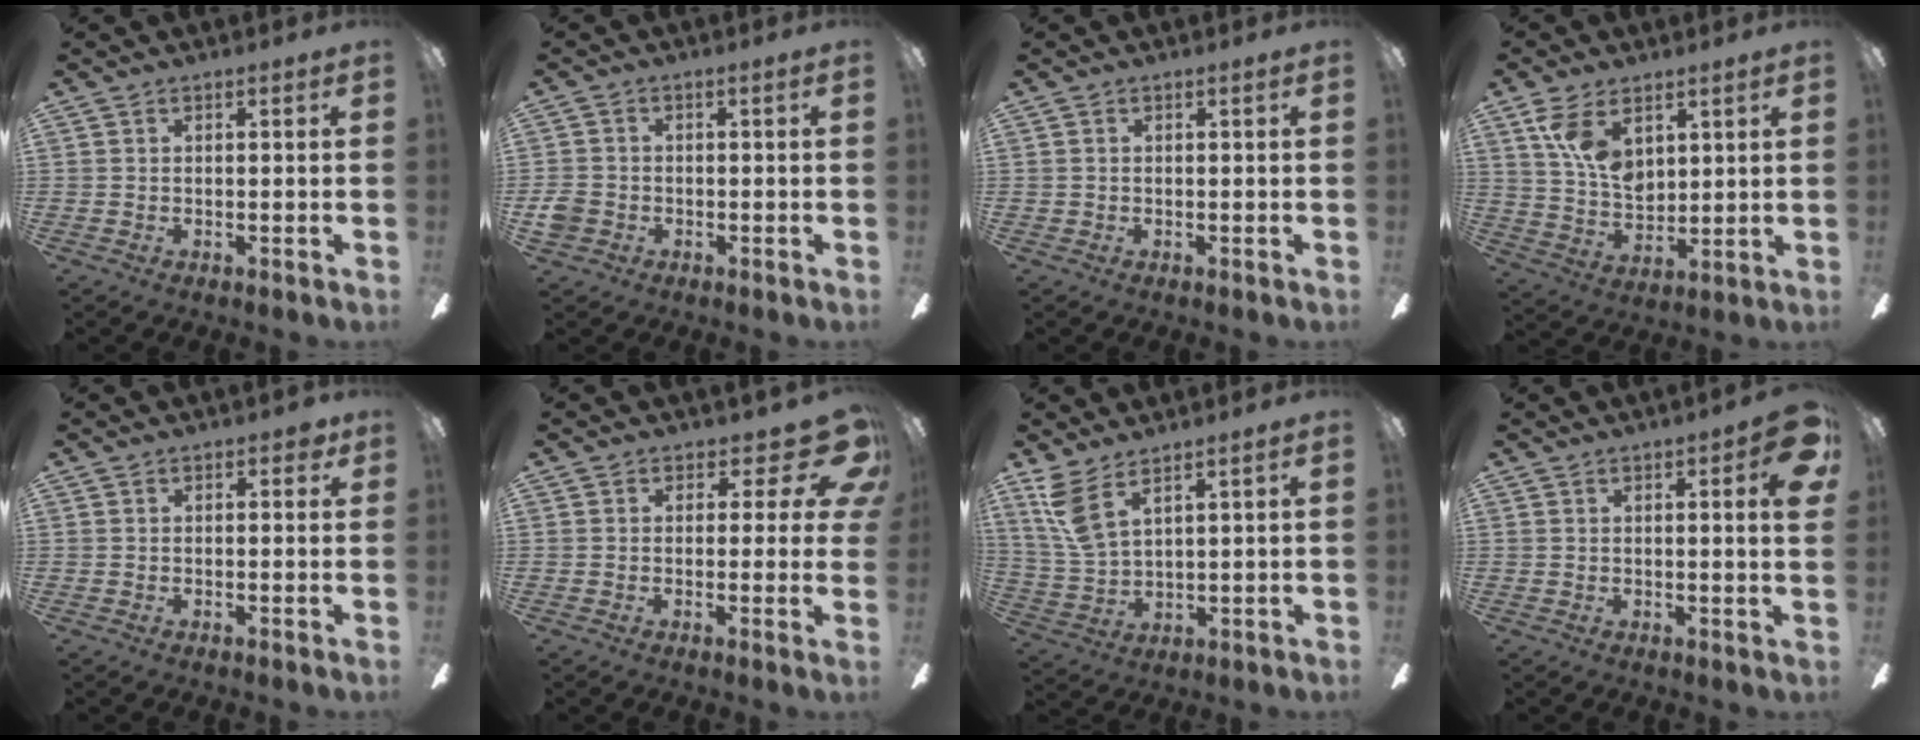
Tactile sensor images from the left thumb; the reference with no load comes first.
{"total": 3.3, "force": [-1.5, 2.6, 1.4], "torque": [-0.034, 0.003, -0.030]}
{"total": 0.0}
{"total": 11.2, "force": [5.9, 6.5, 6.9], "torque": [-0.130, -0.017, 0.111]}
{"total": 1.7, "force": [0.8, 1.0, 1.1], "torque": [-0.016, 0.003, 0.010]}
{"total": 9.1, "force": [4.6, 4.3, 6.6], "torque": [-0.068, -0.037, 0.082]}
{"total": 8.6, "force": [5.7, 2.6, 5.9], "torque": [-0.134, -0.024, 0.108]}
{"total": 6.1, "force": [2.3, 1.3, 5.5], "torque": [-0.066, -0.009, 0.032]}